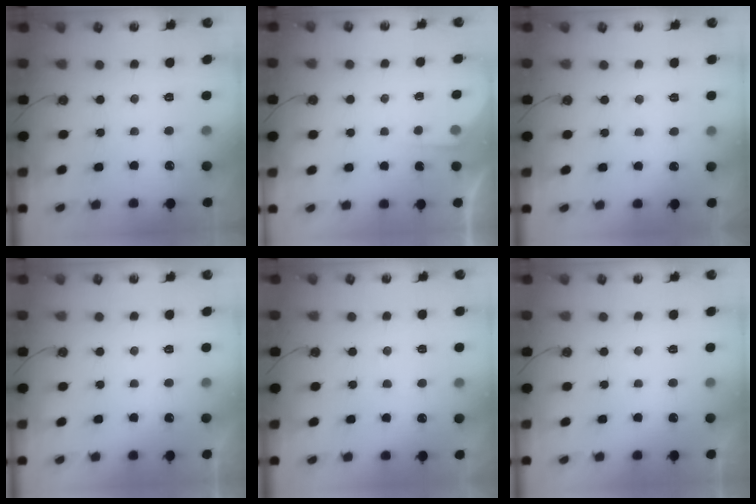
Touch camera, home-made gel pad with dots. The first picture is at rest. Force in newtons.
{"total": 2.0, "press": 2.0, "slide": 0.3}
{"total": 3.7, "press": 3.7, "slide": 0.6}
{"total": 0.0}
{"total": 5.4, "press": 5.4, "slide": 0.7}
{"total": 0.0}